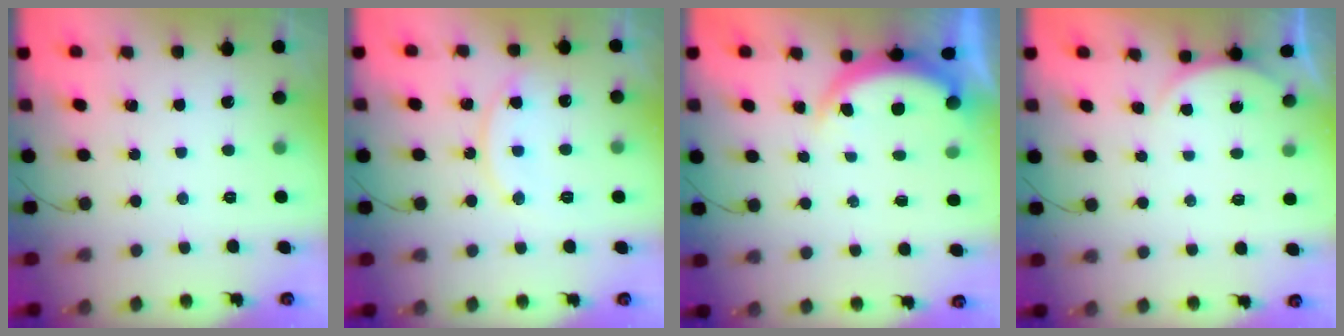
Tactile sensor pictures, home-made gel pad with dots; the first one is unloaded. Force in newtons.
{"total": 10.9, "press": 10.9, "slide": 0.7}
{"total": 5.5, "press": 5.5, "slide": 0.5}
{"total": 2.3, "press": 2.3, "slide": 0.5}